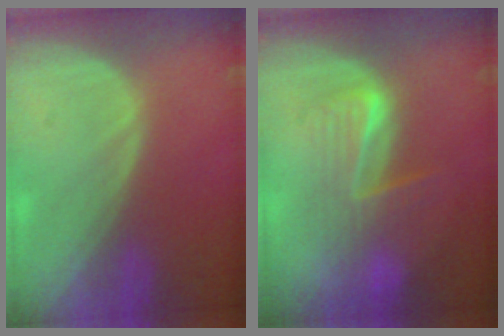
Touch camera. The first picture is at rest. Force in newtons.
{"total": 6.4, "press": 6.2, "slide": 1.5}